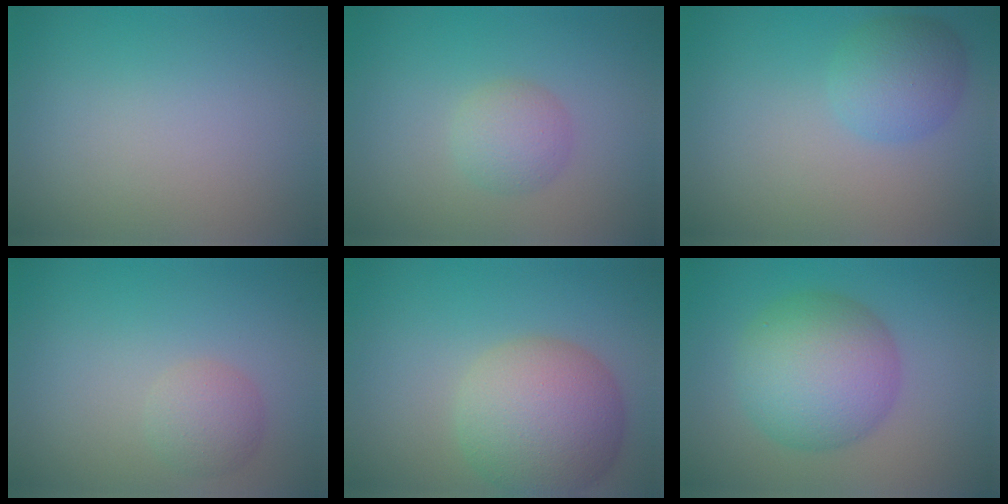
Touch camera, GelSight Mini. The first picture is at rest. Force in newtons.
{"total": 2.4, "press": 2.4, "slide": 0.1}
{"total": 3.5, "press": 3.5, "slide": 0.1}
{"total": 2.4, "press": 2.4, "slide": 0.1}
{"total": 8.4, "press": 8.4, "slide": 0.4}
{"total": 8.1, "press": 8.1, "slide": 0.0}